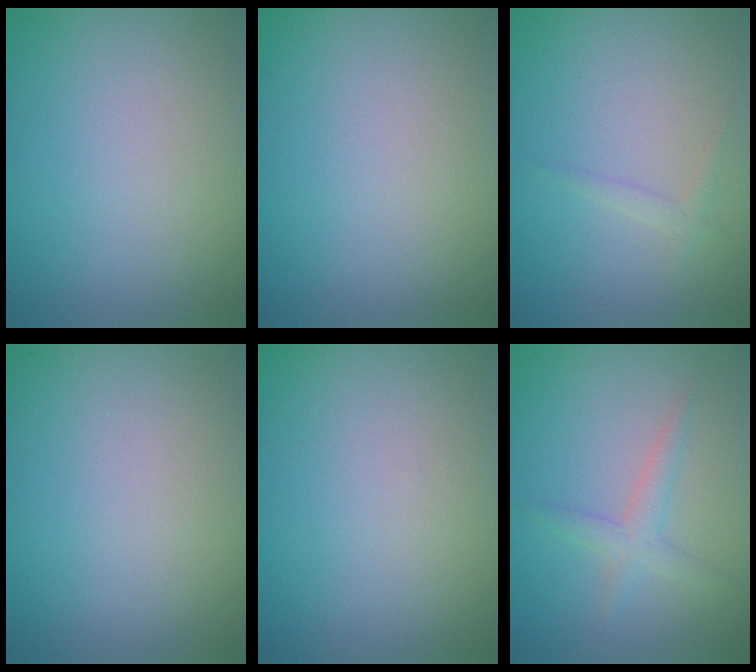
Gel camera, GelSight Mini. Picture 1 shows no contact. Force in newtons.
{"total": 0.0}
{"total": 0.9, "press": 0.9, "slide": 0.1}
{"total": 0.0}
{"total": 0.0}
{"total": 1.9, "press": 1.9, "slide": 0.0}